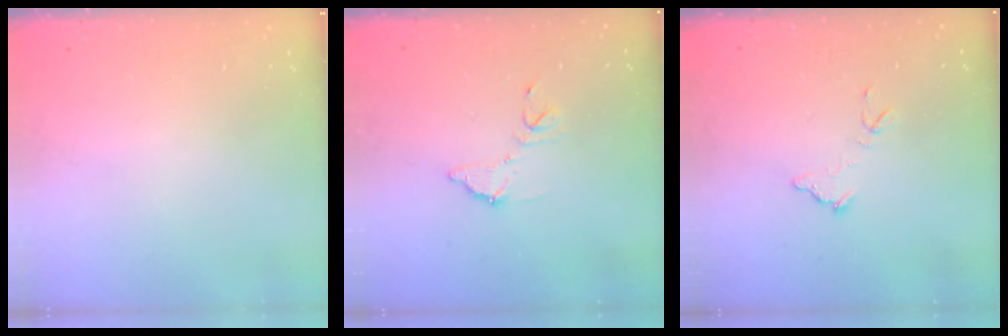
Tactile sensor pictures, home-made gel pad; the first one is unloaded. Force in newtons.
{"total": 9.5, "press": 9.5, "slide": 0.4}
{"total": 7.4, "press": 7.4, "slide": 0.4}